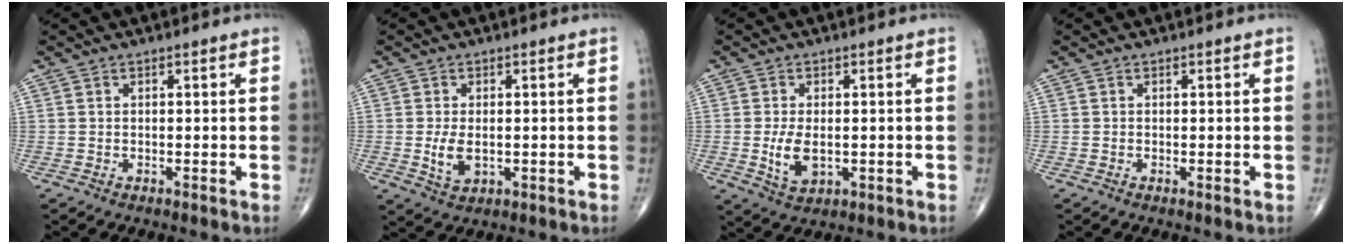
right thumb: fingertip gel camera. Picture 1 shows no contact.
{"total": 4.5, "force": [-0.4, 2.6, 3.7], "torque": [-0.067, -0.007, -0.001]}
{"total": 5.7, "force": [-0.6, 3.2, 4.7], "torque": [-0.086, -0.009, -0.003]}
{"total": 0.0}